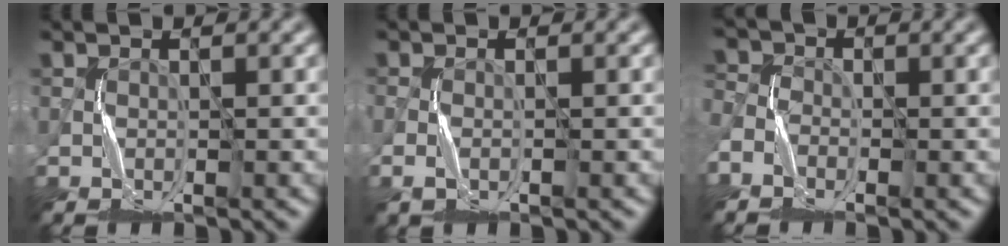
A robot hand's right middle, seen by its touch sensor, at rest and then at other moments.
{"total": 1.0, "force": [-0.6, 0.5, 0.6], "torque": [-0.020, -0.001, -0.013]}
{"total": 4.0, "force": [-2.2, 3.0, 1.6], "torque": [-0.033, 0.000, -0.044]}